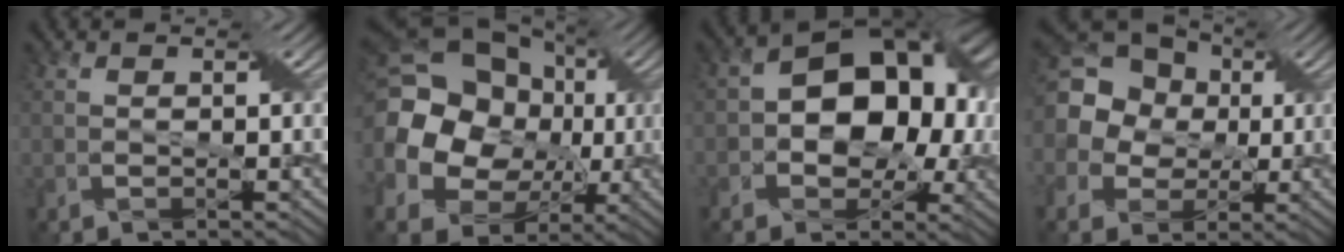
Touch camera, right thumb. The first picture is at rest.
{"total": 20.7, "force": [1.6, 17.2, 11.3], "torque": [-0.281, 0.006, 0.025]}
{"total": 15.0, "force": [0.4, 10.4, 10.8], "torque": [-0.143, -0.002, 0.009]}
{"total": 17.3, "force": [2.8, 15.4, 7.5], "torque": [-0.219, 0.033, 0.019]}